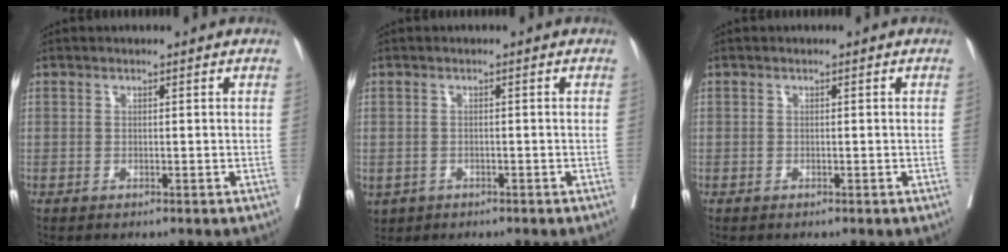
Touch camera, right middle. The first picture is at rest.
{"total": 4.5, "force": [-2.3, 3.5, 1.5], "torque": [-0.042, -0.003, -0.031]}
{"total": 0.0}